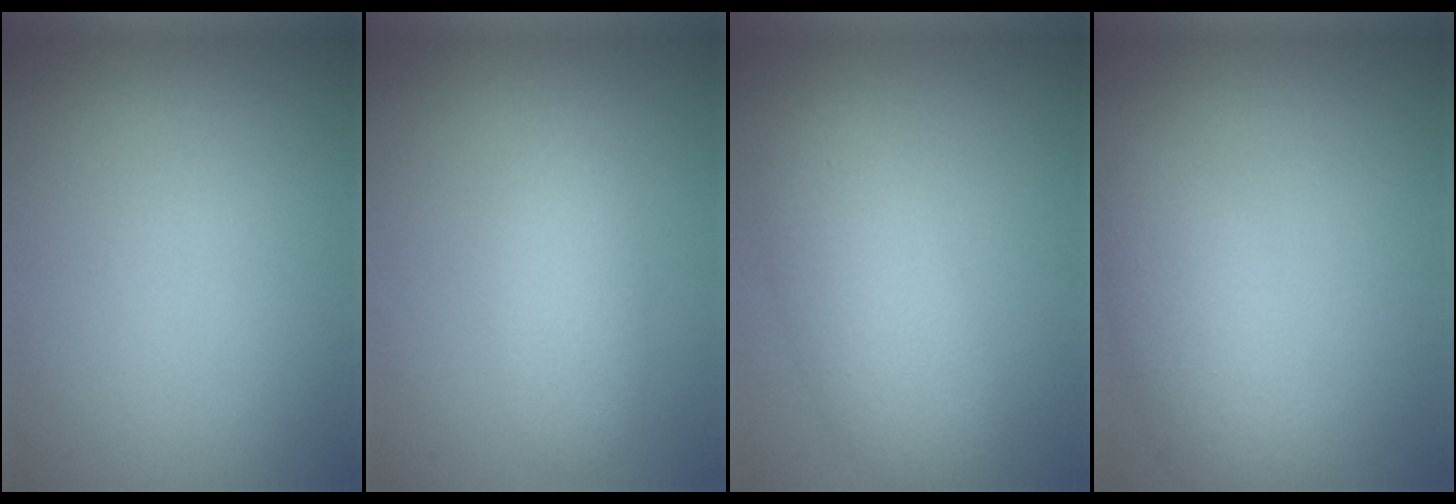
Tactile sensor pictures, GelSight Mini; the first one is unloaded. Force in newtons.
{"total": 2.9, "press": 2.9, "slide": 0.2}
{"total": 4.9, "press": 4.9, "slide": 0.1}
{"total": 3.9, "press": 3.9, "slide": 0.2}